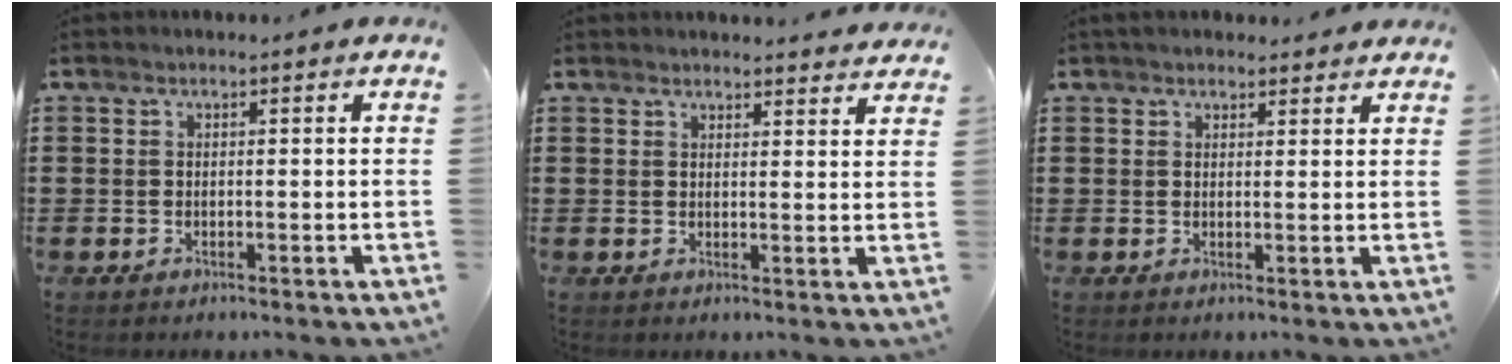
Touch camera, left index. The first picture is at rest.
{"total": 2.4, "force": [2.4, 0.1, 0.0], "torque": [0.001, -0.010, 0.044]}
{"total": 2.3, "force": [2.1, 0.6, 0.5], "torque": [-0.013, 0.001, 0.041]}